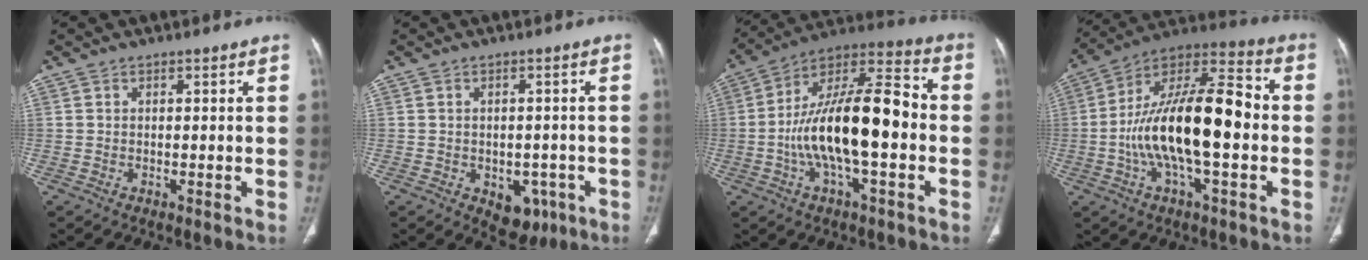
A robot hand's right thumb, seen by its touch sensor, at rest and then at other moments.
{"total": 6.7, "force": [-2.6, 4.5, 4.1], "torque": [-0.023, 0.010, -0.023]}
{"total": 20.9, "force": [-2.8, 7.9, 19.2], "torque": [-0.328, 0.043, -0.054]}
{"total": 22.3, "force": [-2.3, 8.4, 20.5], "torque": [-0.354, 0.040, -0.047]}